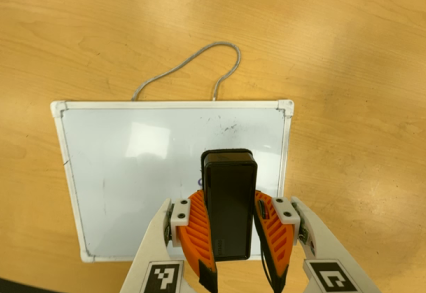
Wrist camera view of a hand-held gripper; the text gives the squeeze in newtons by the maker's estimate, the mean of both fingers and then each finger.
{"total": 7.0, "left": 6.0, "right": 7.9}